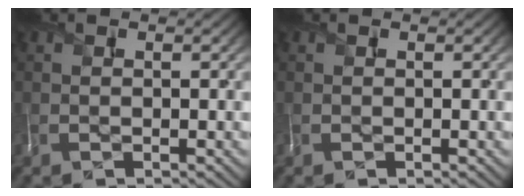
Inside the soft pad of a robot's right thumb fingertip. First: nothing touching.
{"total": 0.0}